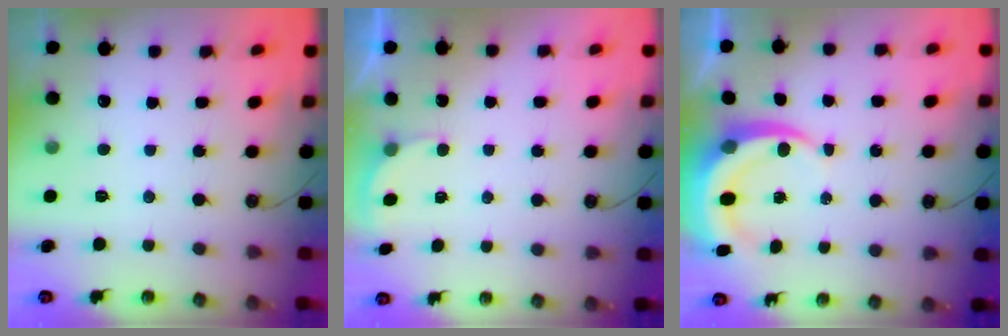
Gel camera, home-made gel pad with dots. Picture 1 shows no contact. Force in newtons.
{"total": 2.3, "press": 2.1, "slide": 0.8}
{"total": 7.8, "press": 7.8, "slide": 0.9}